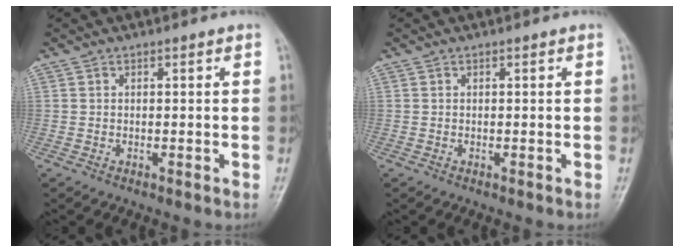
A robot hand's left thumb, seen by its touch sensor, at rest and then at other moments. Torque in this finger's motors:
{"motor_torque": [-0.06, -0.03, -0.08, -0.01, -0.01]}